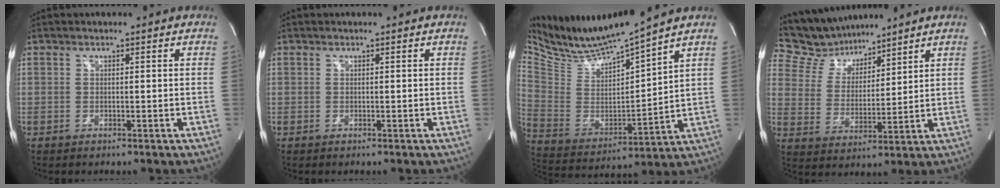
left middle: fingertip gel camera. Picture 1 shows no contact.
{"total": 0.0}
{"total": 13.6, "force": [12.8, -1.1, 4.7], "torque": [-0.104, -0.017, 0.250]}
{"total": 9.8, "force": [9.3, 2.7, 1.1], "torque": [-0.037, 0.019, 0.189]}